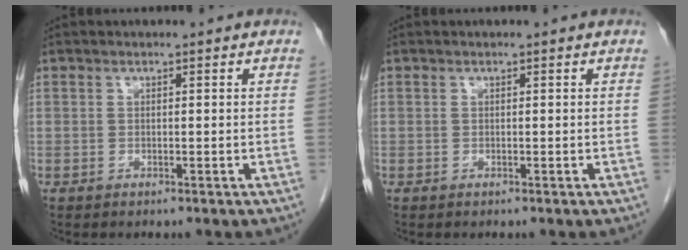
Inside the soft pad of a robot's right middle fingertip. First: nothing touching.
{"total": 0.0}